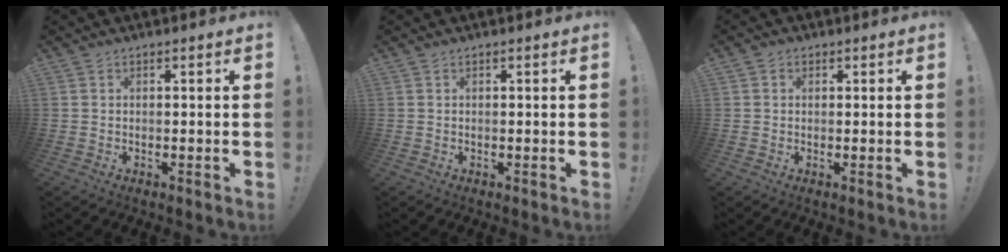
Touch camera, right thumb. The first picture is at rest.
{"total": 0.0}
{"total": 1.1, "force": [0.3, 1.1, 0.1], "torque": [0.007, -0.002, 0.004]}